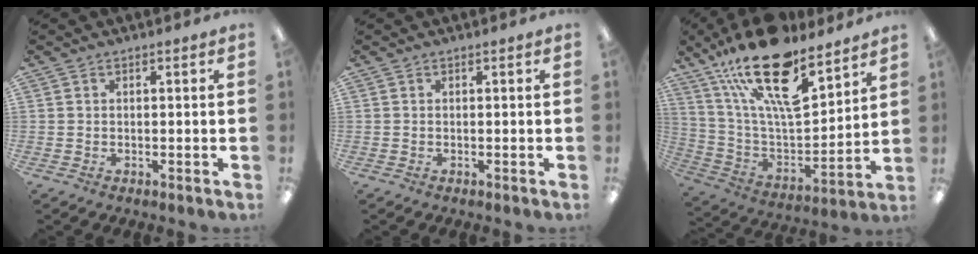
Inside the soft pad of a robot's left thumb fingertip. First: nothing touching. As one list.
[{"total": 0.0}, {"total": 23.9, "force": [16.0, 8.8, 15.5], "torque": [-0.275, -0.096, 0.274]}]